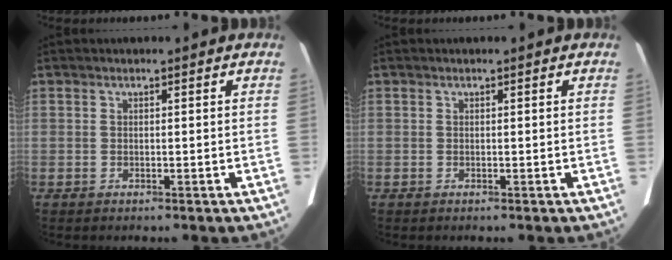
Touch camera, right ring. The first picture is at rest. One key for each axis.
{"total": 0.0}